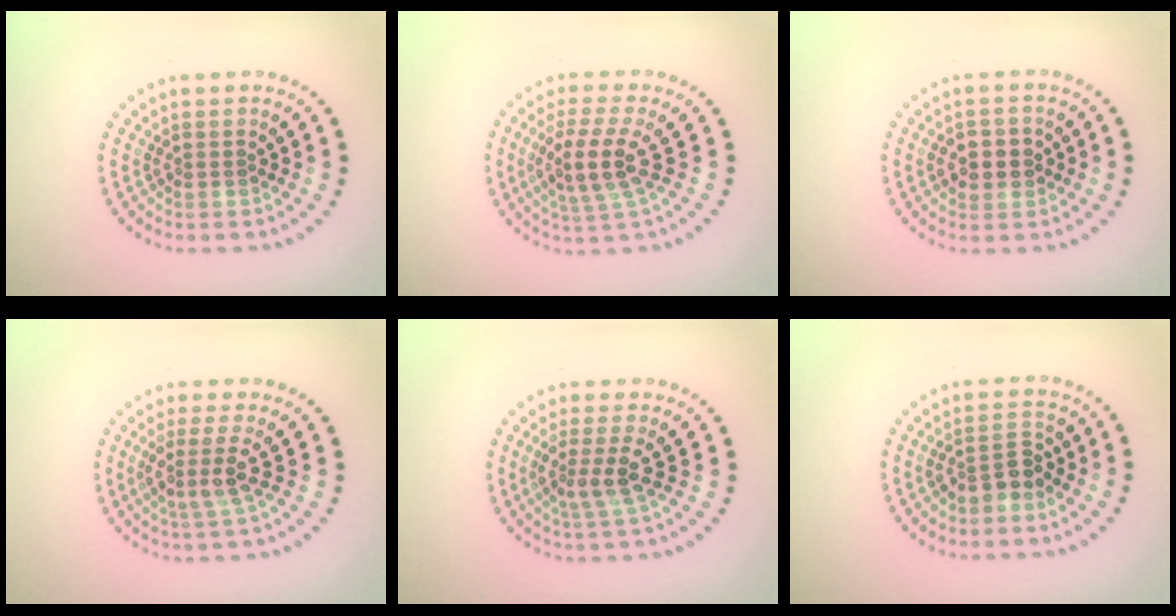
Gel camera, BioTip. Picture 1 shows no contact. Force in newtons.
{"total": 4.0, "press": 3.6, "slide": 1.9}
{"total": 2.9, "press": 2.9, "slide": 0.6}
{"total": 2.7, "press": 2.2, "slide": 1.7}
{"total": 2.7, "press": 2.0, "slide": 1.8}
{"total": 2.6, "press": 2.4, "slide": 1.0}